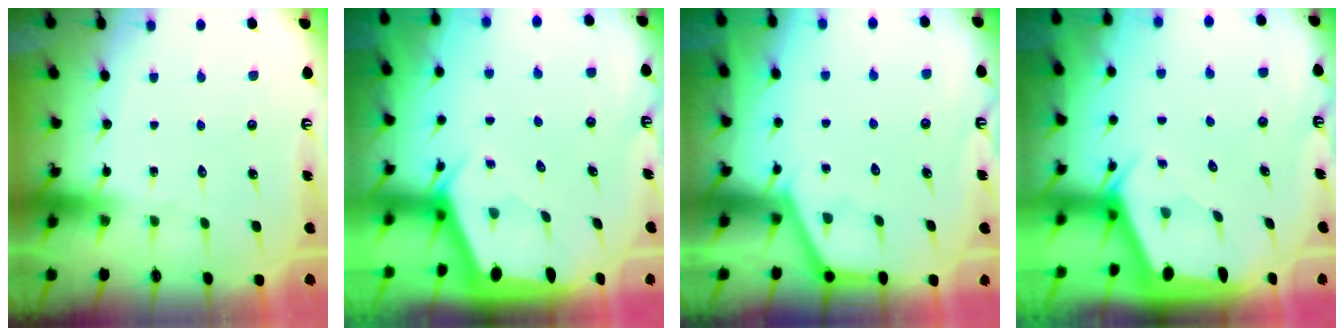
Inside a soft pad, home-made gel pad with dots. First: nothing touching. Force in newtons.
{"total": 2.1, "press": 2.1, "slide": 0.3}
{"total": 2.8, "press": 2.8, "slide": 0.4}
{"total": 2.9, "press": 2.9, "slide": 0.2}